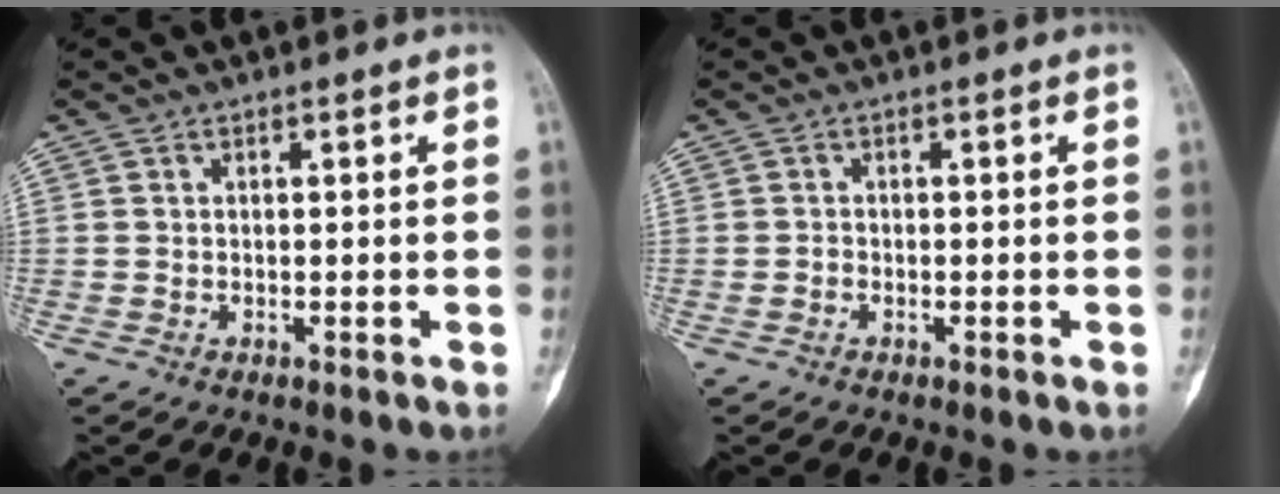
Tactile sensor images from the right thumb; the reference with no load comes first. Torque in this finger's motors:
{"motor_torque": [0.25, 0.03, 0.16, -0.03, 0.01]}